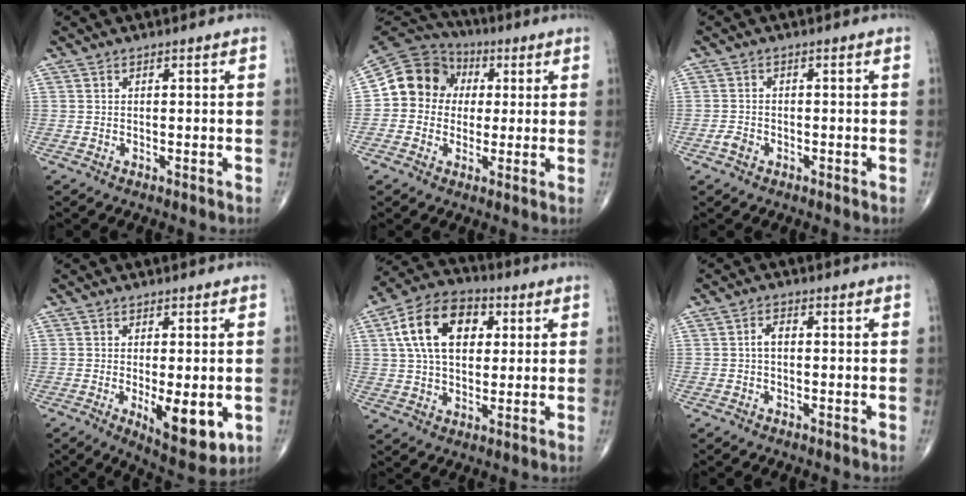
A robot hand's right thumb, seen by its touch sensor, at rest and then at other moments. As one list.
[{"total": 12.5, "force": [1.4, 11.2, 5.2], "torque": [-0.071, 0.026, 0.013]}, {"total": 2.1, "force": [-1.0, 1.5, 1.0], "torque": [-0.020, 0.006, -0.020]}, {"total": 10.2, "force": [-2.3, 3.9, 9.1], "torque": [-0.122, -0.023, -0.026]}, {"total": 15.2, "force": [3.9, 9.8, 10.9], "torque": [-0.171, 0.012, 0.062]}, {"total": 2.2, "force": [-0.1, 1.4, 1.7], "torque": [-0.028, 0.008, -0.006]}]